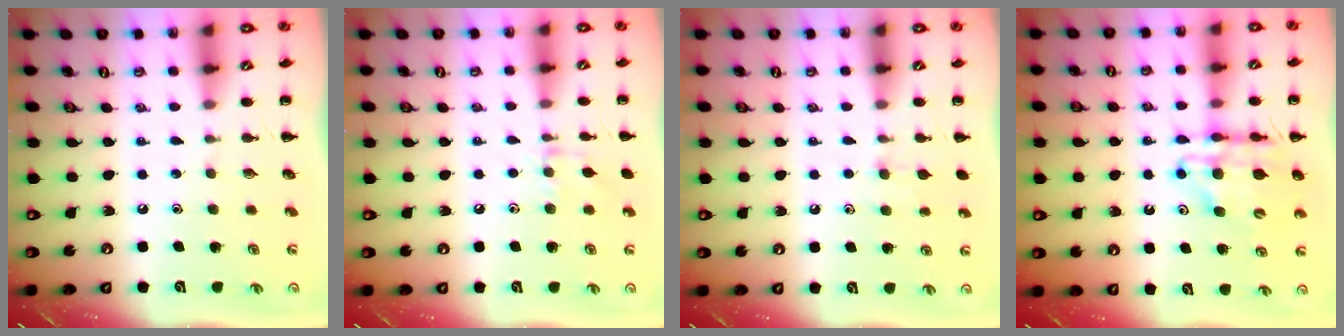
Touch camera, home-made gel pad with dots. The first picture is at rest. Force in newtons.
{"total": 7.4, "press": 7.3, "slide": 1.5}
{"total": 5.3, "press": 4.9, "slide": 2.0}
{"total": 13.3, "press": 12.8, "slide": 3.6}